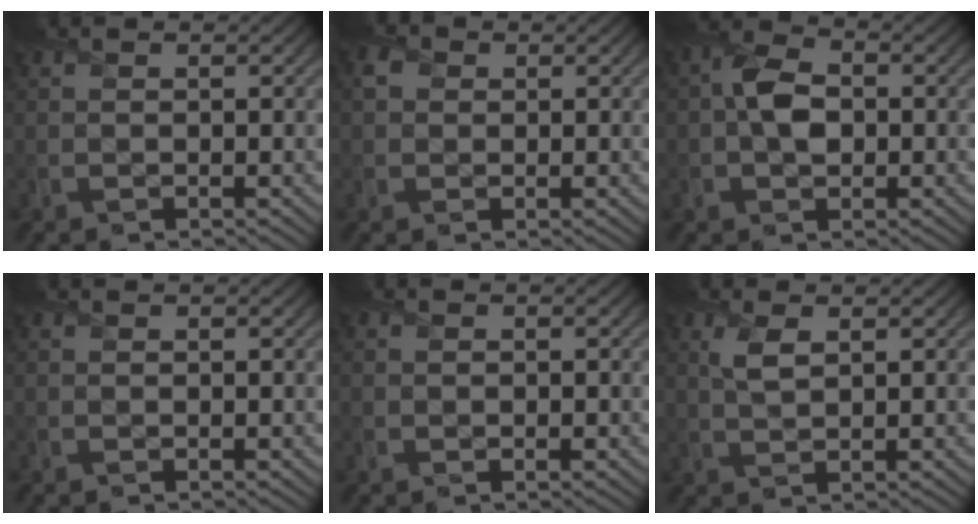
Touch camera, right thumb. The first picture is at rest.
{"total": 2.1, "force": [0.3, 1.9, 0.7], "torque": [-0.012, 0.000, -0.001]}
{"total": 5.0, "force": [-0.3, 3.5, 3.6], "torque": [-0.065, 0.004, -0.016]}
{"total": 0.0}
{"total": 1.0, "force": [-0.2, 0.9, 0.4], "torque": [-0.004, -0.007, -0.007]}
{"total": 2.7, "force": [1.1, 1.2, 2.1], "torque": [-0.054, 0.002, 0.022]}